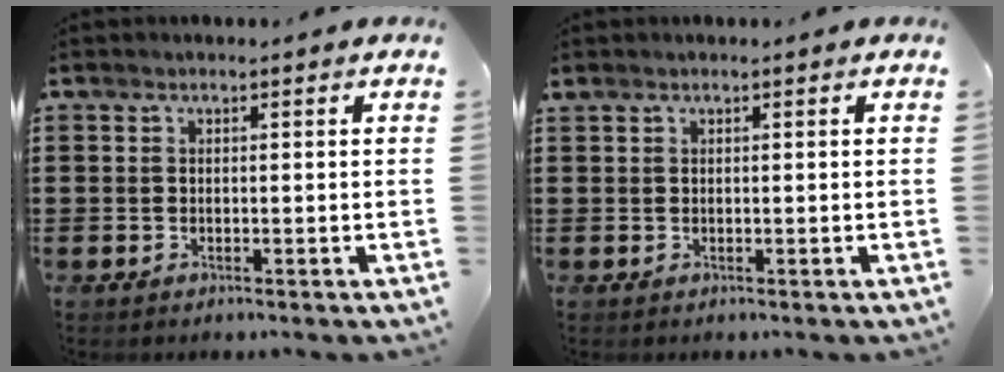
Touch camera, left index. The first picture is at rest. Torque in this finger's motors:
{"motor_torque": [0.20, -0.23, -0.01, 0.00]}